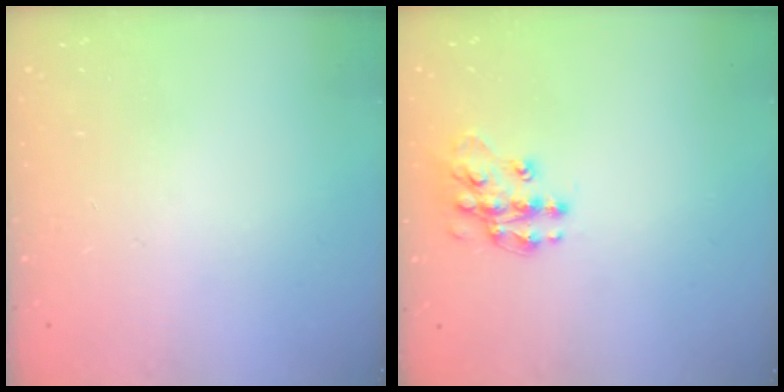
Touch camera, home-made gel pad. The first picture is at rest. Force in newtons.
{"total": 12.6, "press": 12.6, "slide": 0.8}